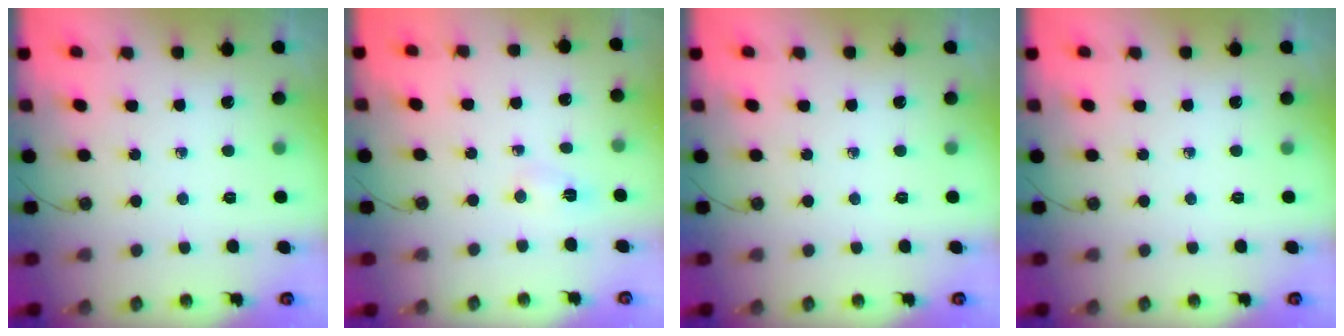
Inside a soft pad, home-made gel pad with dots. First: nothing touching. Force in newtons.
{"total": 2.5, "press": 2.4, "slide": 0.4}
{"total": 0.0}
{"total": 0.0}